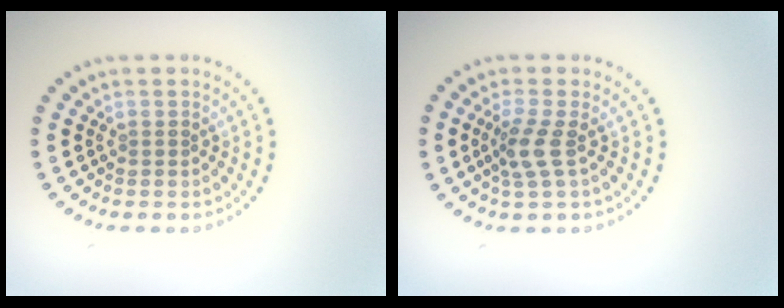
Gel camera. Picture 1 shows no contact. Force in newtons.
{"total": 2.4, "press": 1.8, "slide": 1.6}